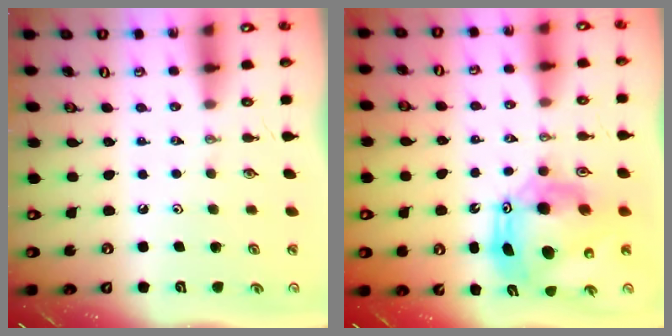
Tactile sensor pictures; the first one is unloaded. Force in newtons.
{"total": 14.7, "press": 14.6, "slide": 1.6}